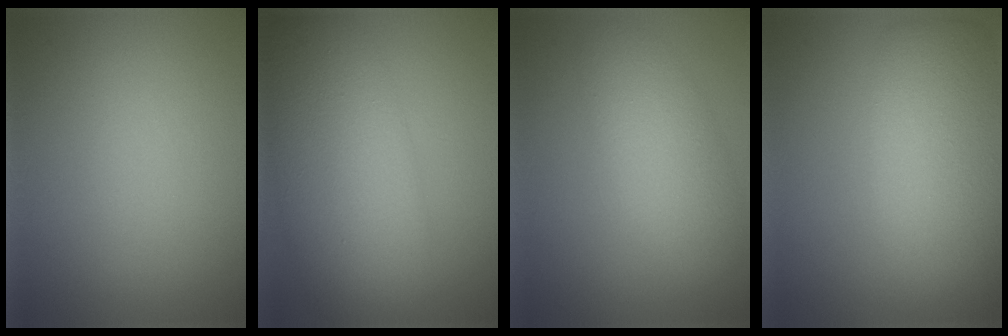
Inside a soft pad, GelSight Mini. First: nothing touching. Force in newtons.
{"total": 9.7, "press": 9.7, "slide": 0.1}
{"total": 4.1, "press": 4.1, "slide": 0.1}
{"total": 8.1, "press": 8.1, "slide": 0.5}